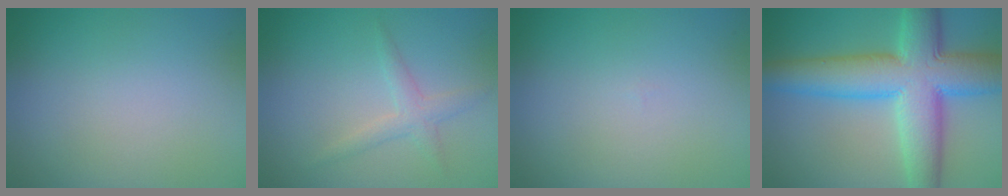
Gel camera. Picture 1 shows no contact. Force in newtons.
{"total": 1.8, "press": 1.8, "slide": 0.1}
{"total": 0.0}
{"total": 10.9, "press": 10.9, "slide": 0.2}